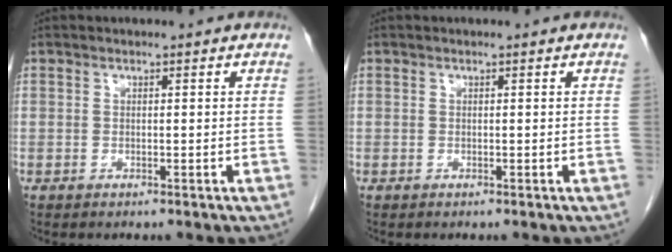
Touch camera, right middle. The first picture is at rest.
{"total": 0.0}